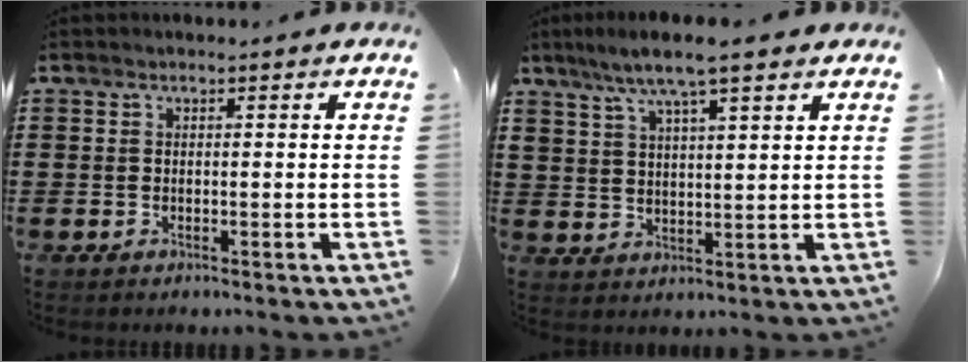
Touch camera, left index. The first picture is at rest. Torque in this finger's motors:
{"motor_torque": [2.14, 0.00, 1.05, 0.21]}